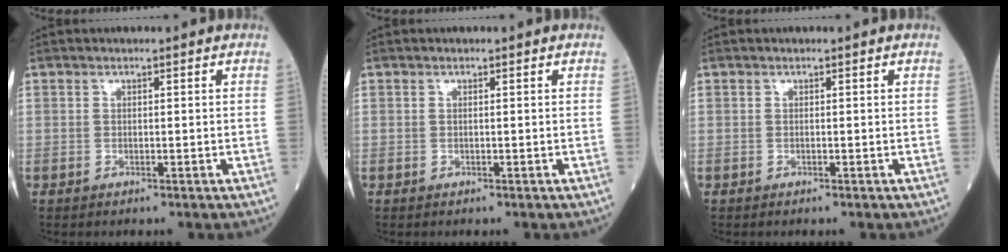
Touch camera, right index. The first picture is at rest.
{"total": 0.0}
{"total": 0.0}